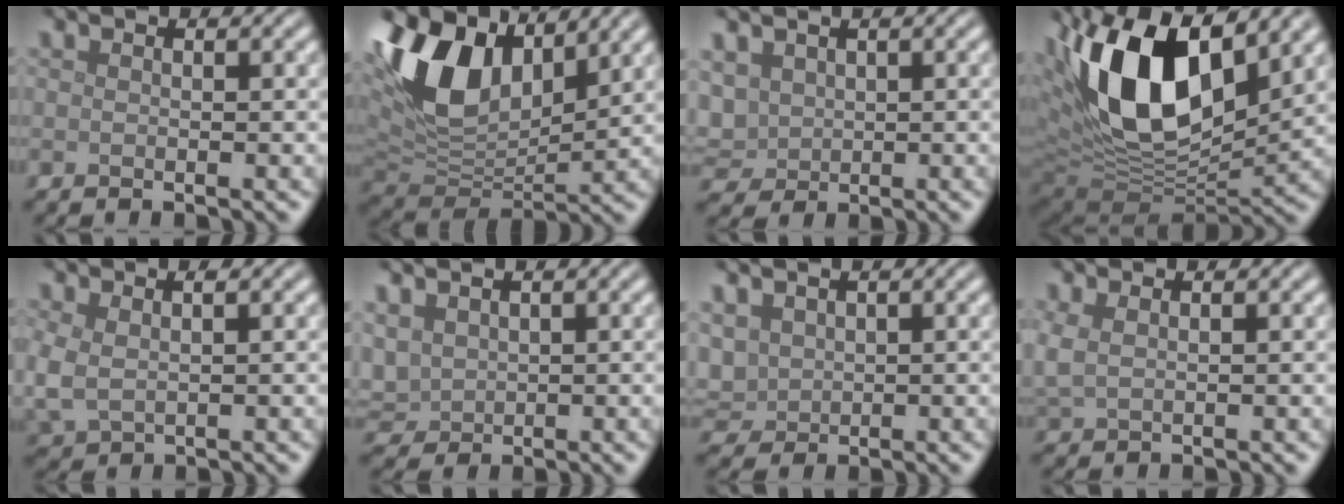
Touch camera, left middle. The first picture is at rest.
{"total": 10.9, "force": [4.9, 6.2, 7.6], "torque": [-0.167, 0.012, 0.089]}
{"total": 3.4, "force": [1.0, 2.7, 1.8], "torque": [-0.057, 0.001, 0.027]}
{"total": 15.9, "force": [5.0, 8.0, 12.7], "torque": [-0.244, 0.007, 0.083]}
{"total": 3.7, "force": [0.1, 2.5, 2.7], "torque": [-0.074, -0.008, 0.010]}
{"total": 2.7, "force": [1.0, 2.0, 1.5], "torque": [-0.042, 0.000, 0.026]}
{"total": 3.1, "force": [1.0, 2.4, 1.6], "torque": [-0.053, 0.001, 0.027]}
{"total": 1.8, "force": [0.8, 1.0, 1.3], "torque": [-0.039, 0.001, 0.020]}